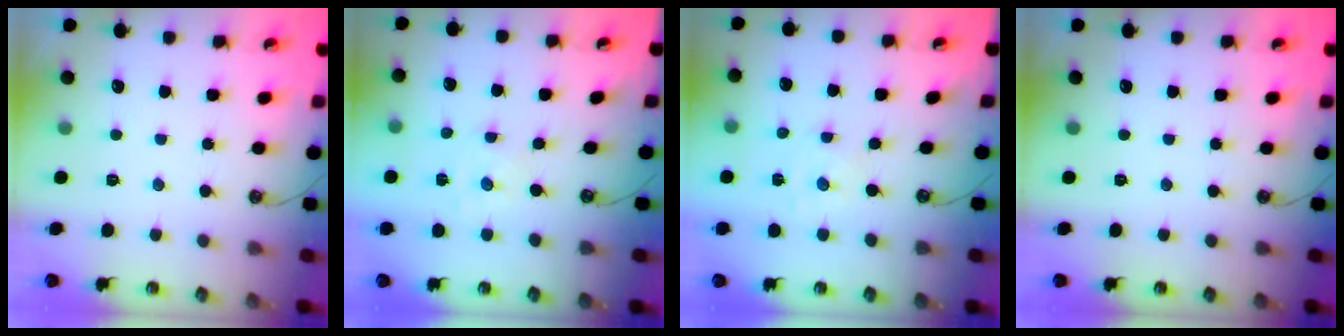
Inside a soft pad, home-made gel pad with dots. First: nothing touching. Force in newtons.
{"total": 0.0}
{"total": 0.0}
{"total": 0.0}